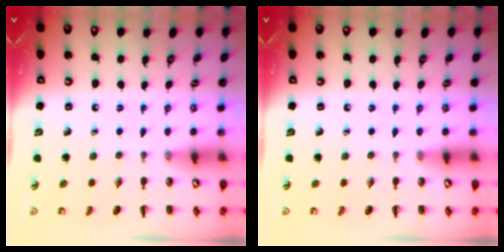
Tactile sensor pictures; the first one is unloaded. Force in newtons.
{"total": 0.0}